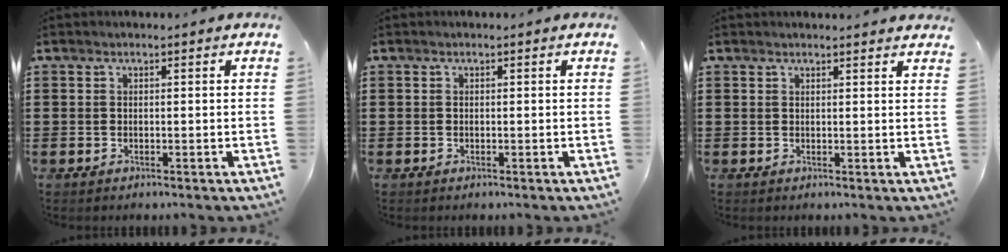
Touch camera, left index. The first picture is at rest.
{"total": 0.0}
{"total": 1.3, "force": [1.3, 0.0, 0.2], "torque": [-0.006, 0.000, 0.025]}